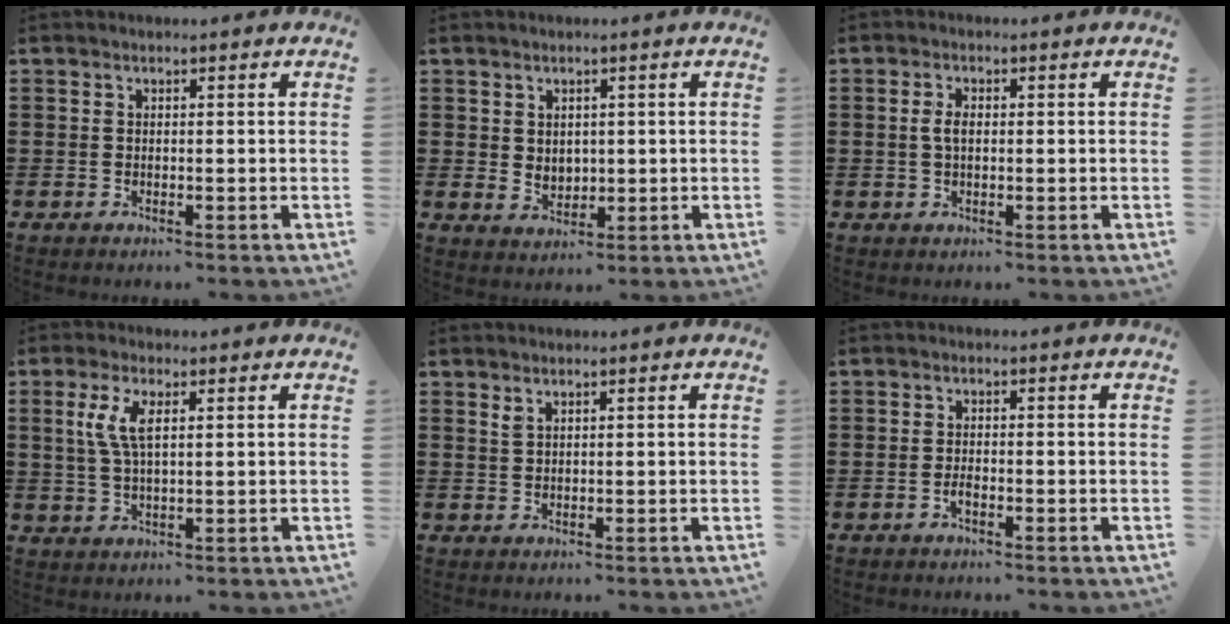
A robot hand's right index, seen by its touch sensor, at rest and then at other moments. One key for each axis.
{"total": 2.6, "fx": 1.3, "fy": 2.2, "fz": 0.6, "tx": -0.012, "ty": 0.006, "tz": 0.022}
{"total": 2.4, "fx": 0.1, "fy": 1.3, "fz": 2.1, "tx": -0.043, "ty": 0.006, "tz": 0.000}
{"total": 5.2, "fx": 1.7, "fy": 1.9, "fz": 4.6, "tx": -0.104, "ty": 0.006, "tz": 0.025}
{"total": 1.1, "fx": 0.8, "fy": 0.5, "fz": 0.6, "tx": -0.015, "ty": 0.003, "tz": 0.014}
{"total": 1.3, "fx": -0.8, "fy": 0.4, "fz": 0.9, "tx": -0.019, "ty": -0.004, "tz": -0.013}